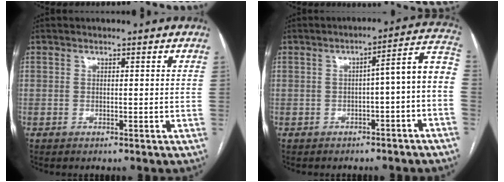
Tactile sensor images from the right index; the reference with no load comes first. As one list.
[{"total": 8.1, "force": [-2.4, 0.8, 7.7], "torque": [-0.087, 0.038, -0.036]}]